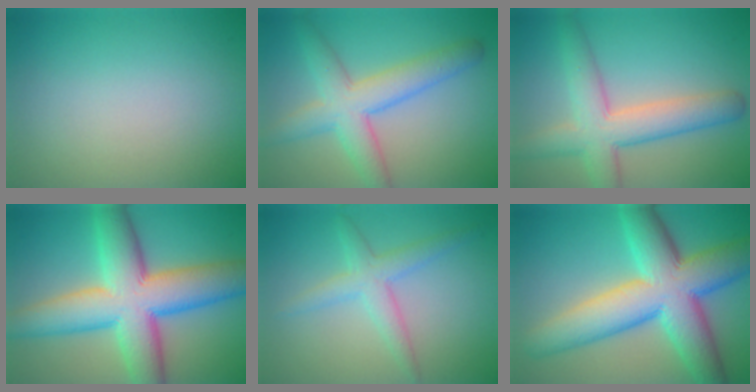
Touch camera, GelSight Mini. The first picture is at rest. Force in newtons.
{"total": 5.9, "press": 5.9, "slide": 0.0}
{"total": 6.6, "press": 6.6, "slide": 0.3}
{"total": 12.2, "press": 12.2, "slide": 0.5}
{"total": 3.1, "press": 3.1, "slide": 0.0}
{"total": 12.1, "press": 12.1, "slide": 0.3}